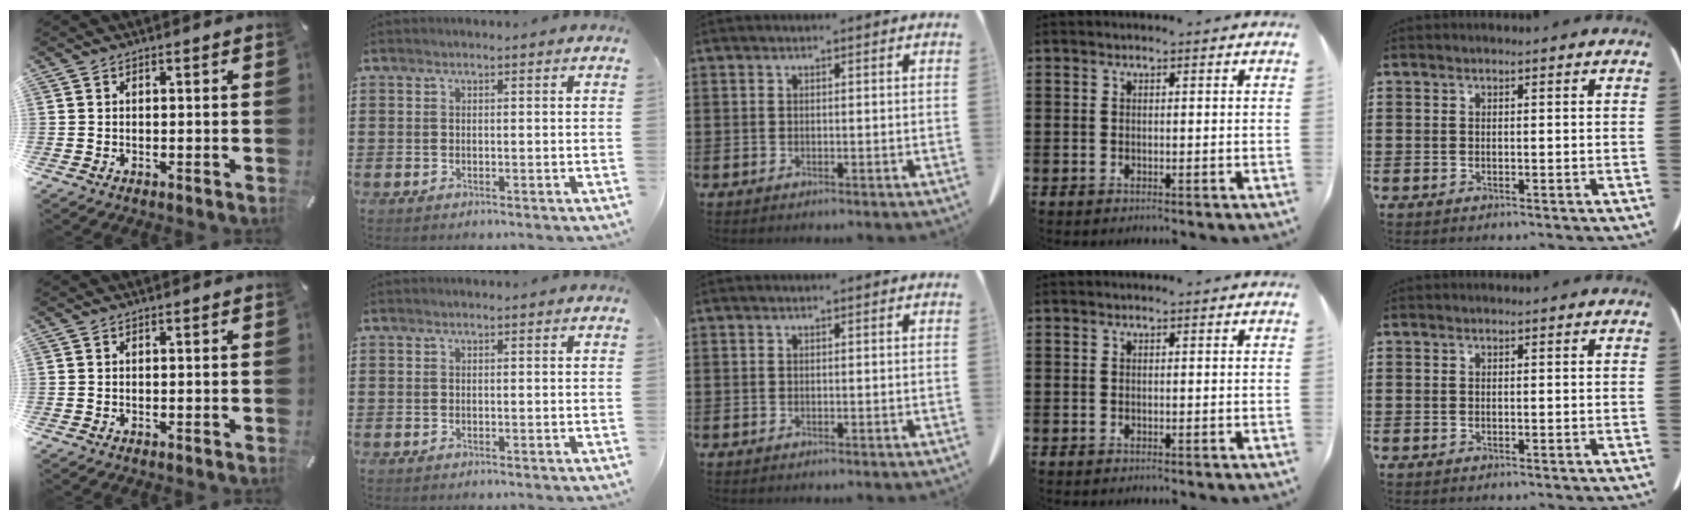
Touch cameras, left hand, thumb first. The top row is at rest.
{}